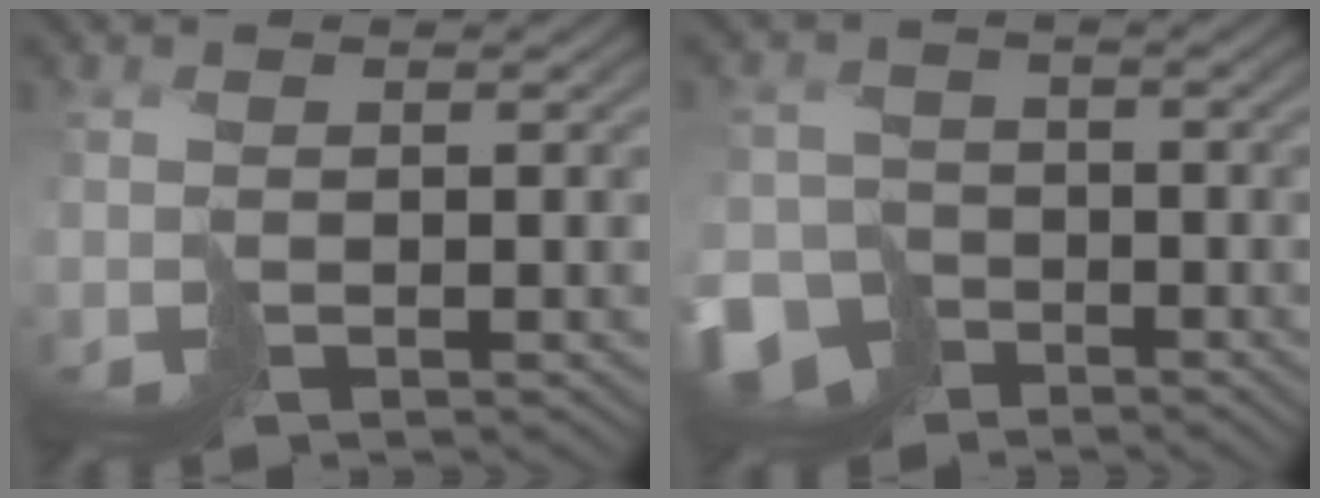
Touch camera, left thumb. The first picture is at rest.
{"total": 7.8, "force": [-5.3, 5.5, 1.6], "torque": [-0.037, -0.032, -0.096]}